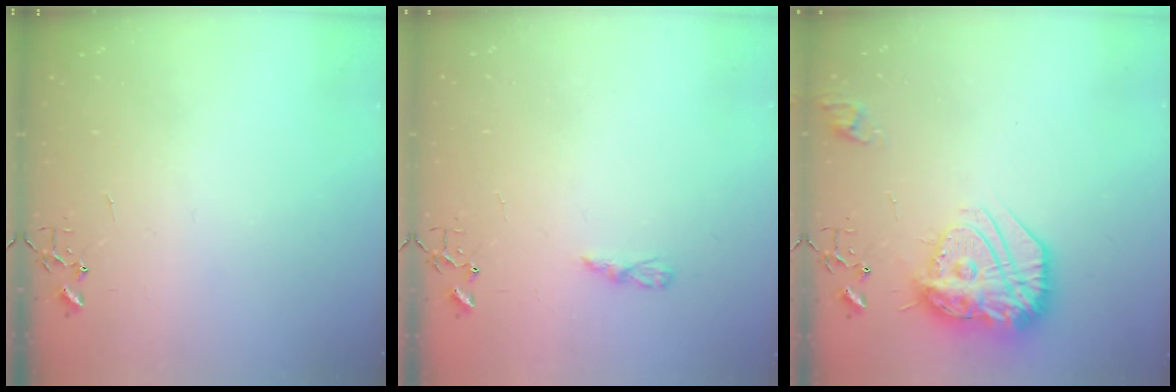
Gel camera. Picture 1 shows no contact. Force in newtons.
{"total": 3.5, "press": 3.5, "slide": 0.4}
{"total": 20.9, "press": 20.8, "slide": 1.7}